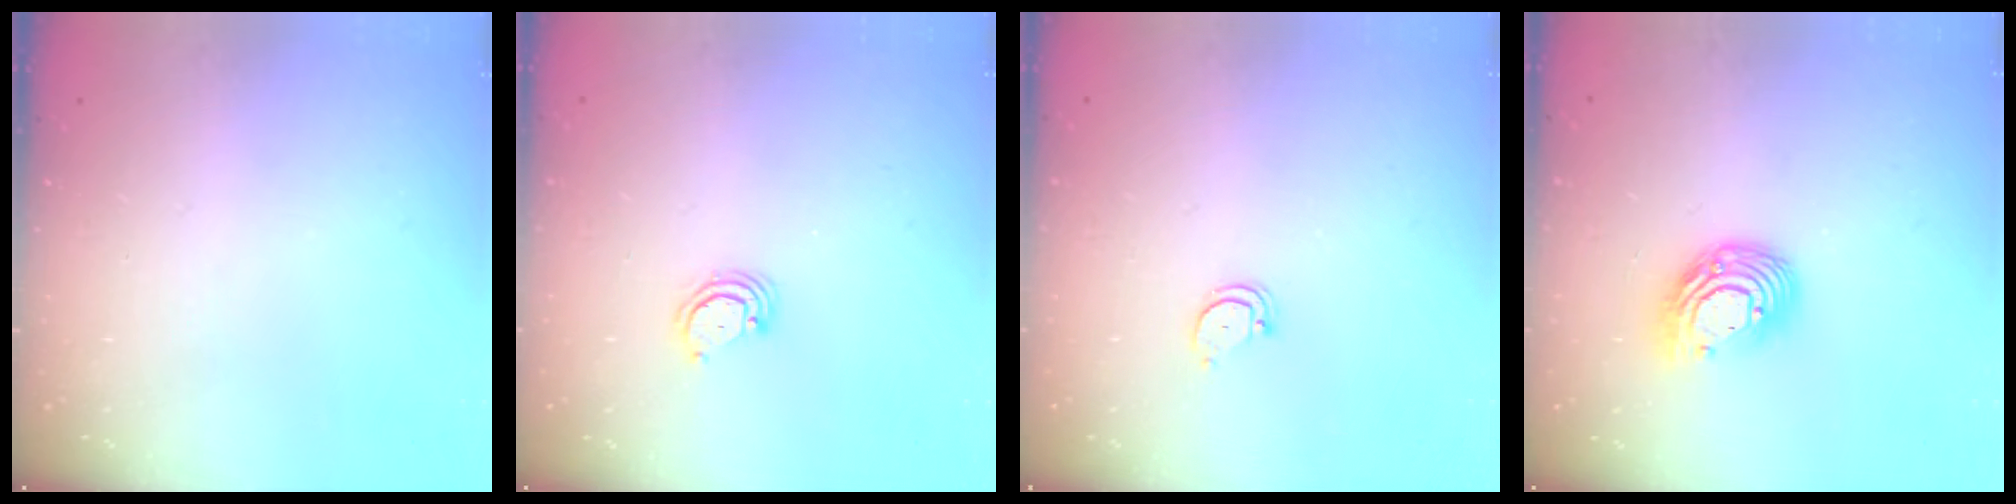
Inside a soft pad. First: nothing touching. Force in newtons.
{"total": 2.9, "press": 2.9, "slide": 0.3}
{"total": 2.4, "press": 2.4, "slide": 0.2}
{"total": 12.2, "press": 12.1, "slide": 1.1}